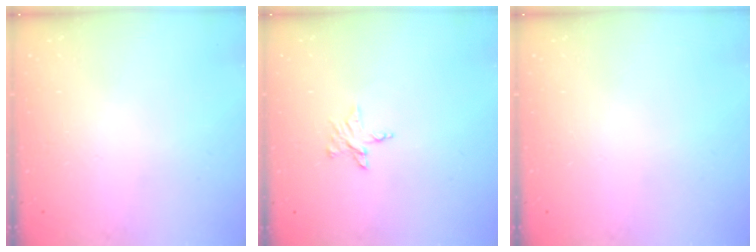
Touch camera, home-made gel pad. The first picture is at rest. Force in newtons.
{"total": 4.6, "press": 4.6, "slide": 0.5}
{"total": 0.0}